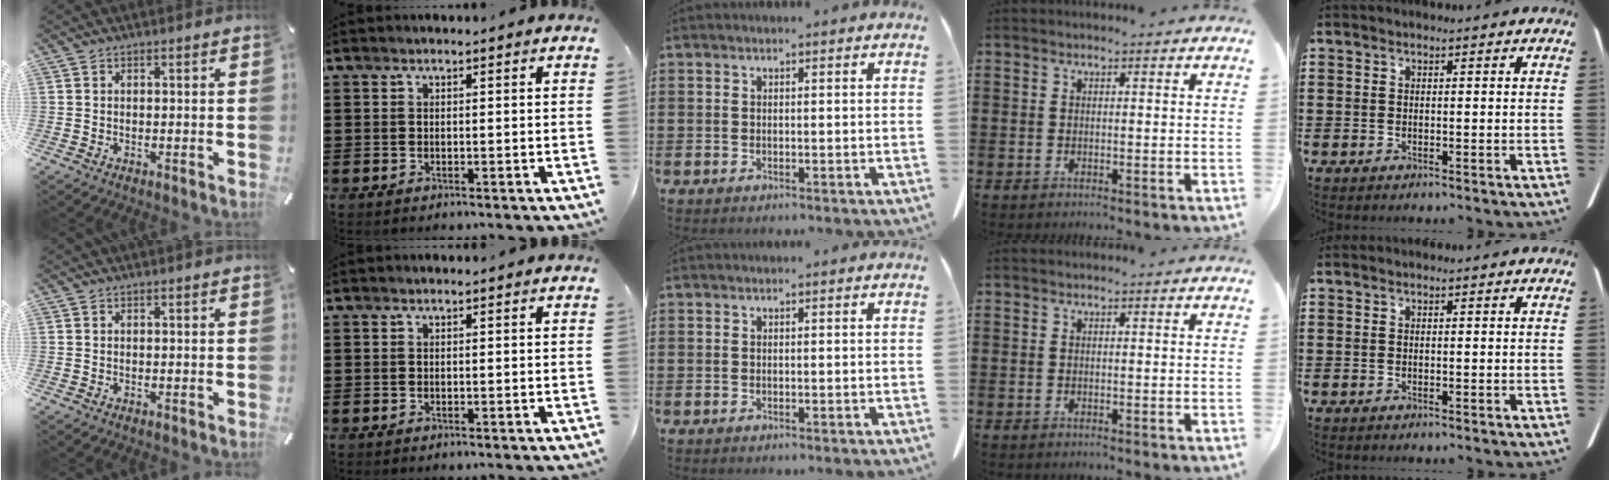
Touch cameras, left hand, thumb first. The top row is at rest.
{}